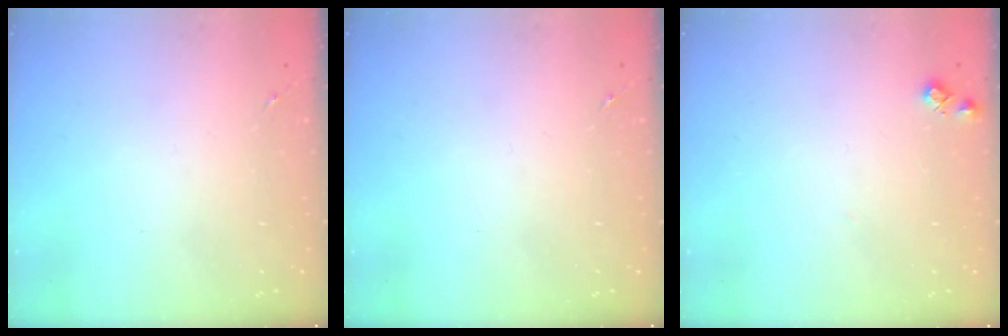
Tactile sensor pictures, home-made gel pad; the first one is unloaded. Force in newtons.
{"total": 0.0}
{"total": 6.6, "press": 6.6, "slide": 0.6}